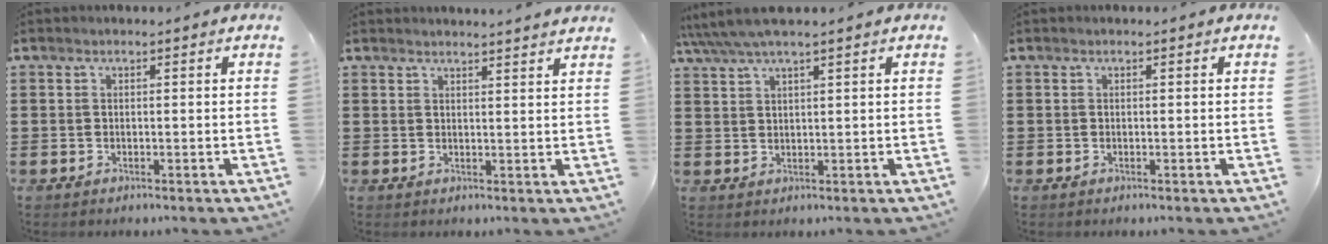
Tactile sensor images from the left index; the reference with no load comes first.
{"total": 2.1, "force": [2.1, -0.4, 0.1], "torque": [-0.007, -0.005, 0.040]}
{"total": 3.1, "force": [2.4, 0.2, 1.9], "torque": [-0.044, 0.001, 0.043]}
{"total": 0.0}